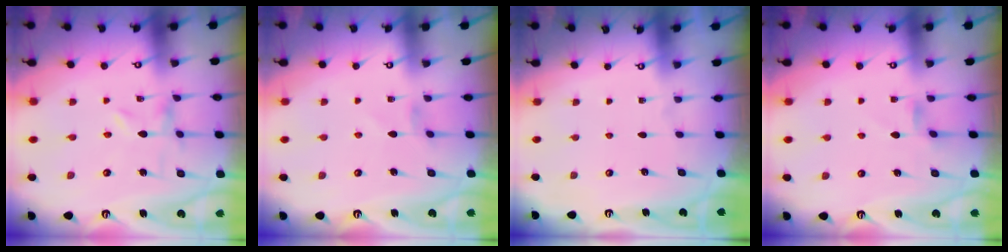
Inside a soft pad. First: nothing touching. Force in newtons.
{"total": 1.2, "press": 1.1, "slide": 0.4}
{"total": 0.0}
{"total": 2.7, "press": 2.7, "slide": 0.5}